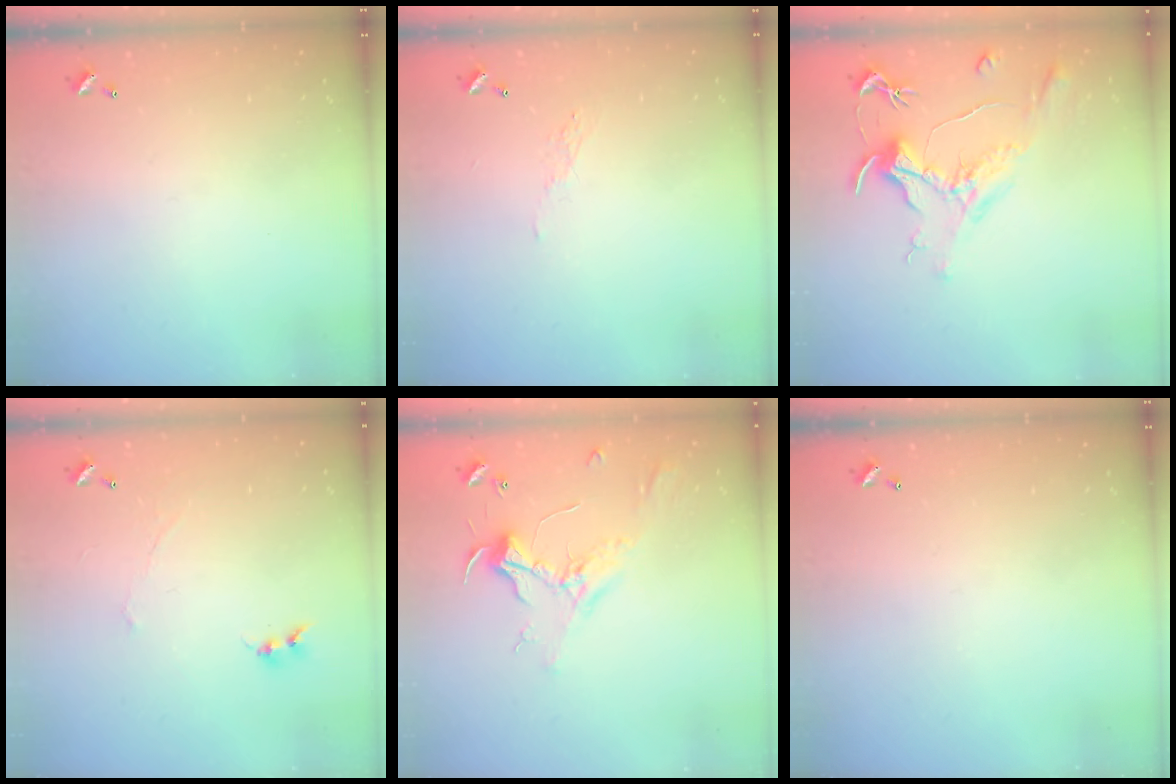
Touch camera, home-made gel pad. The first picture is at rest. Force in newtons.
{"total": 3.8, "press": 3.8, "slide": 0.6}
{"total": 1.6, "press": 1.3, "slide": 0.9}
{"total": 0.7, "press": 0.5, "slide": 0.5}
{"total": 2.5, "press": 2.3, "slide": 0.8}
{"total": 0.0}